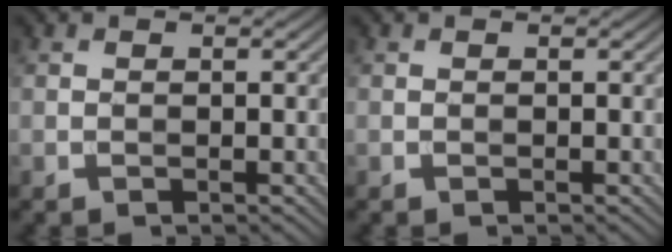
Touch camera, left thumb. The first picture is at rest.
{"total": 0.0}